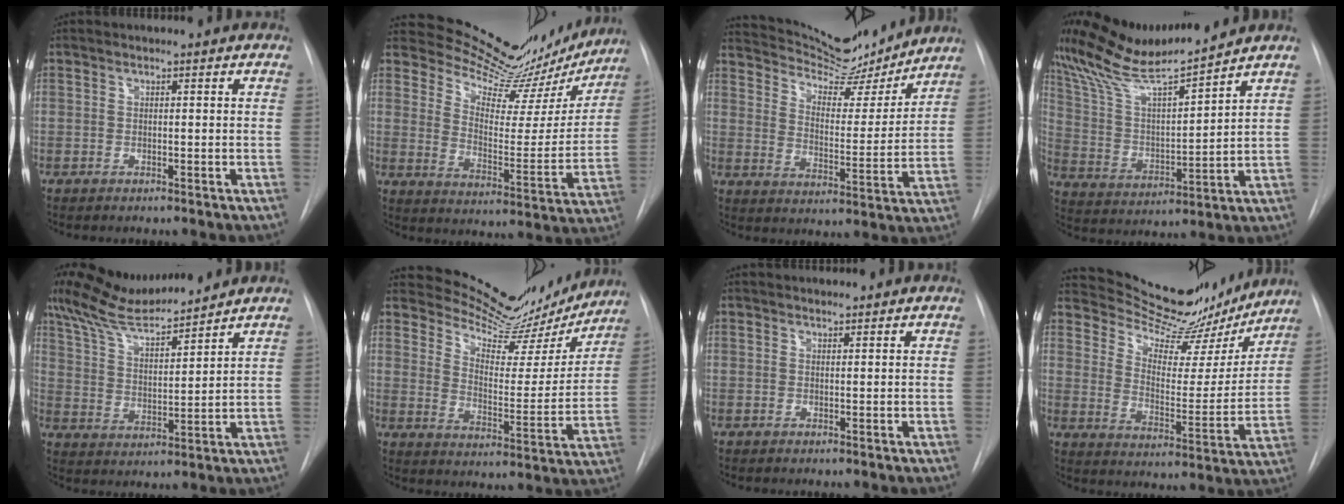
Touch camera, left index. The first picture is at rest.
{"total": 18.8, "force": [17.7, 4.9, 4.0], "torque": [-0.047, -0.059, 0.224]}
{"total": 16.8, "force": [15.8, 3.1, 4.6], "torque": [-0.077, -0.021, 0.231]}
{"total": 14.0, "force": [12.7, -0.5, 5.9], "torque": [-0.121, -0.001, 0.239]}
{"total": 12.1, "force": [11.0, 0.9, 5.1], "torque": [-0.100, 0.006, 0.203]}
{"total": 16.9, "force": [16.1, 4.0, 3.4], "torque": [-0.043, -0.044, 0.211]}
{"total": 1.6, "force": [1.5, 0.3, 0.2], "torque": [-0.006, 0.010, 0.025]}
{"total": 19.2, "force": [18.0, 4.7, 4.6], "torque": [-0.065, -0.030, 0.248]}